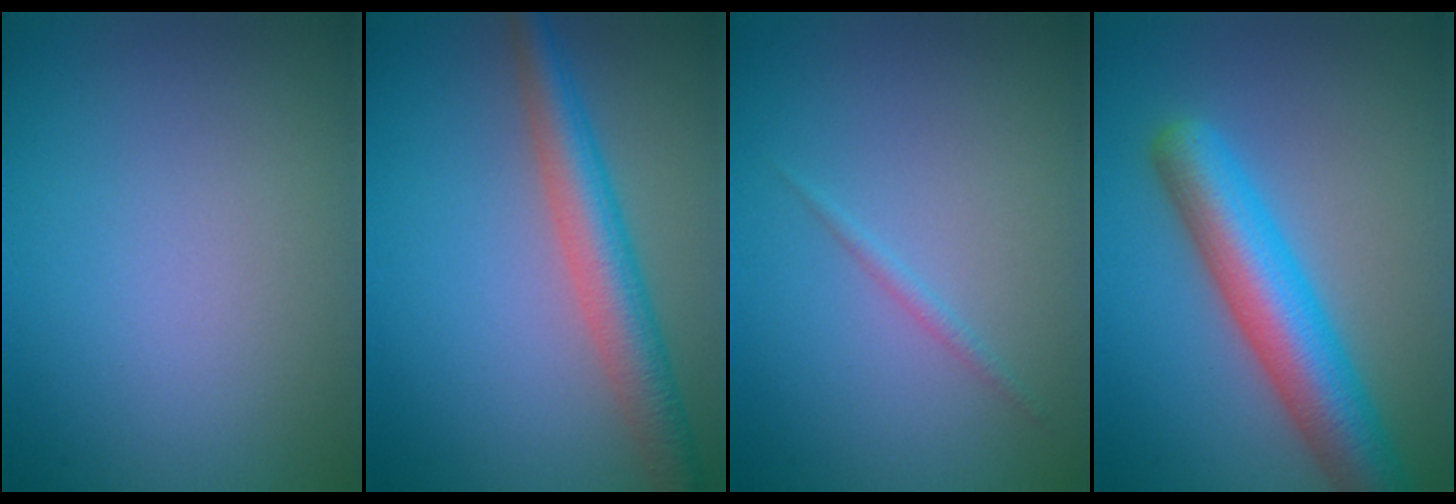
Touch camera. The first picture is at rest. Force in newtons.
{"total": 5.1, "press": 5.1, "slide": 0.1}
{"total": 0.7, "press": 0.7, "slide": 0.1}
{"total": 7.4, "press": 7.4, "slide": 0.2}